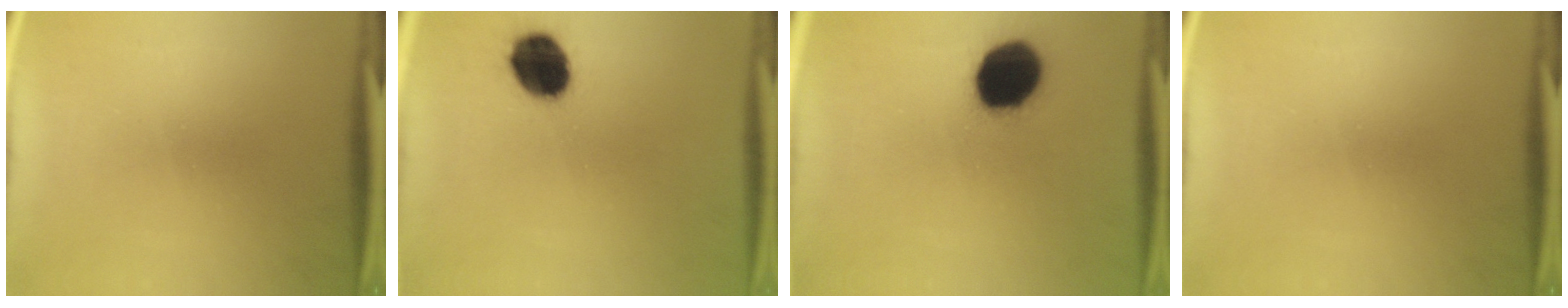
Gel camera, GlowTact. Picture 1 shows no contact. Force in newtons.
{"total": 13.0}
{"total": 17.2}
{"total": 0.0}